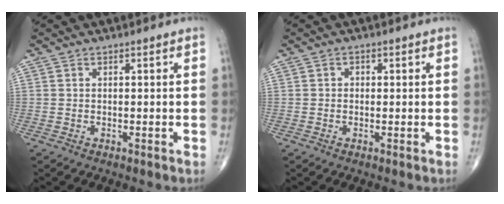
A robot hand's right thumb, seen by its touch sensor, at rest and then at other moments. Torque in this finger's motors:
{"motor_torque": [-0.47, 0.43, -0.15, -0.08, 0.06]}